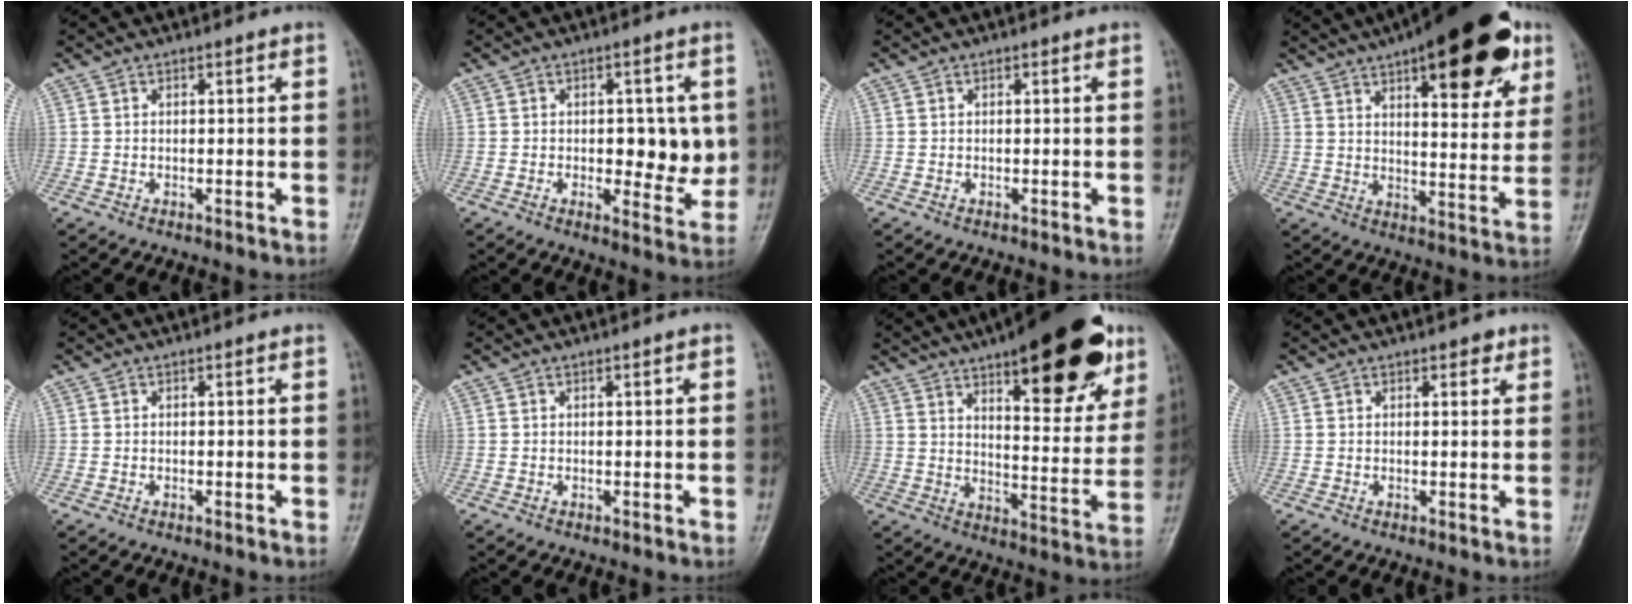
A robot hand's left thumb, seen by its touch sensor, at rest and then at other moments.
{"total": 9.1, "force": [0.2, 4.7, 7.8], "torque": [-0.068, -0.009, 0.008]}
{"total": 0.0}
{"total": 24.0, "force": [13.0, 8.6, 18.2], "torque": [-0.222, -0.021, 0.184]}
{"total": 0.0}
{"total": 0.8, "force": [0.2, 0.2, 0.8], "torque": [-0.013, 0.001, 0.002]}
{"total": 25.5, "force": [14.8, 8.7, 18.8], "torque": [-0.222, -0.045, 0.212]}
{"total": 1.9, "force": [1.1, 1.0, 1.2], "torque": [-0.005, -0.003, 0.011]}